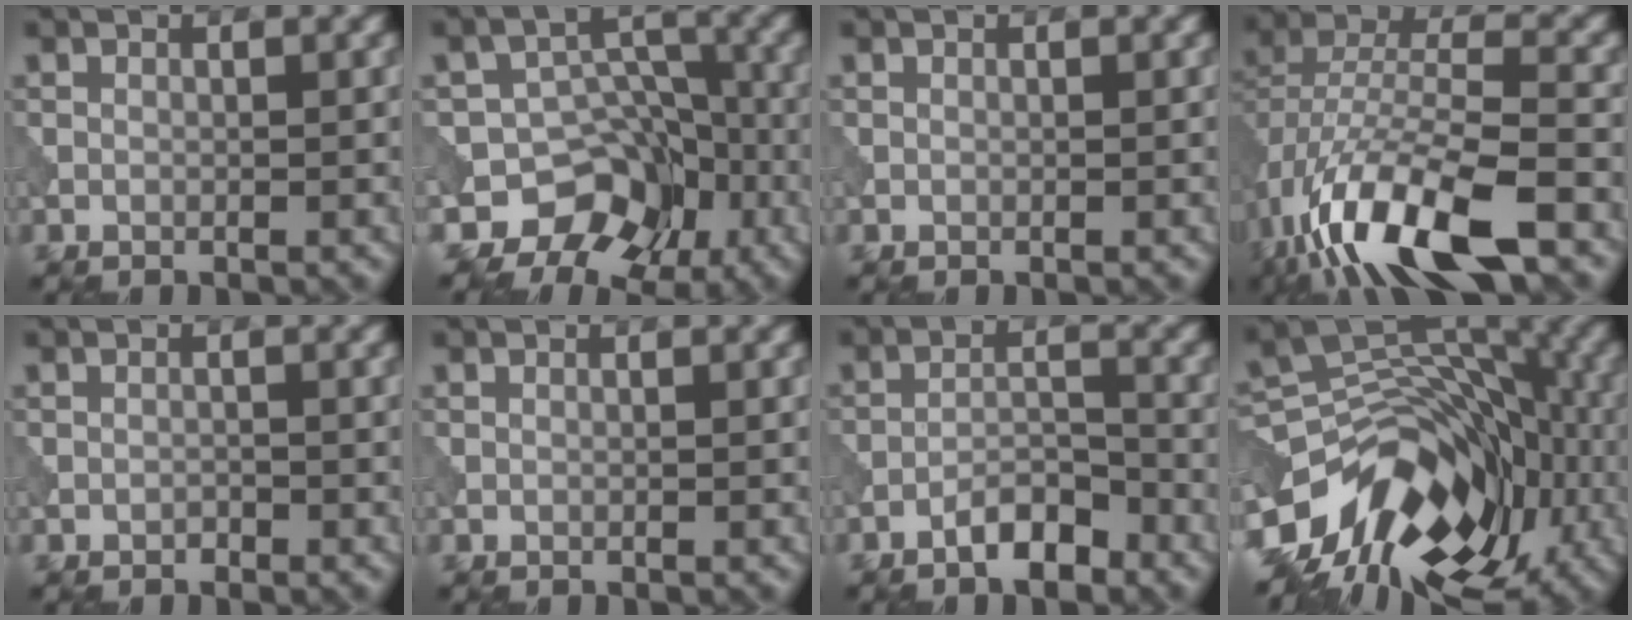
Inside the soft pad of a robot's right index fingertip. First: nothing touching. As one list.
[{"total": 8.0, "force": [-4.8, 5.9, 2.3], "torque": [-0.009, 0.007, -0.084]}, {"total": 0.0}, {"total": 13.4, "force": [-7.3, 4.9, 10.1], "torque": [-0.202, -0.007, -0.135]}, {"total": 0.5, "force": [-0.4, 0.3, 0.2], "torque": [-0.002, -0.001, -0.007]}, {"total": 0.0}, {"total": 3.4, "force": [-2.5, 1.1, 2.0], "torque": [-0.030, 0.012, -0.048]}, {"total": 14.6, "force": [-7.0, 9.2, 8.9], "torque": [-0.175, 0.004, -0.119]}]